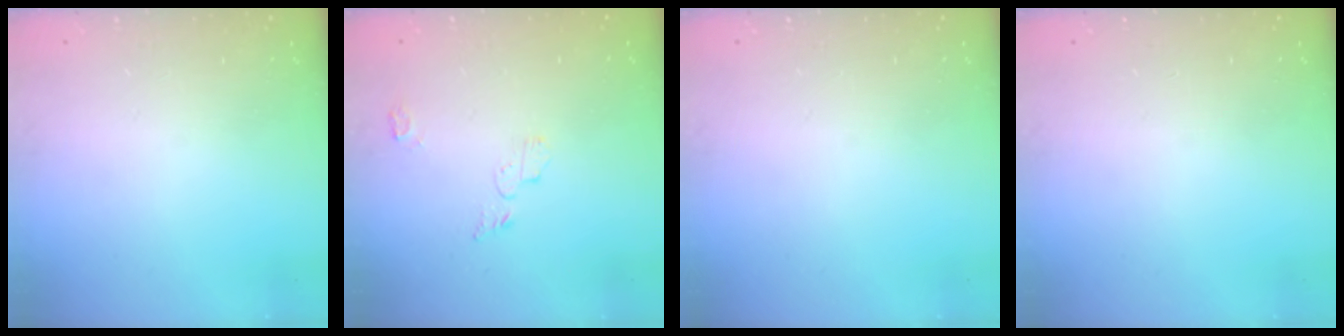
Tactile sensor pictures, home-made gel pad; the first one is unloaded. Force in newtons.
{"total": 5.1, "press": 5.0, "slide": 0.5}
{"total": 0.0}
{"total": 0.0}